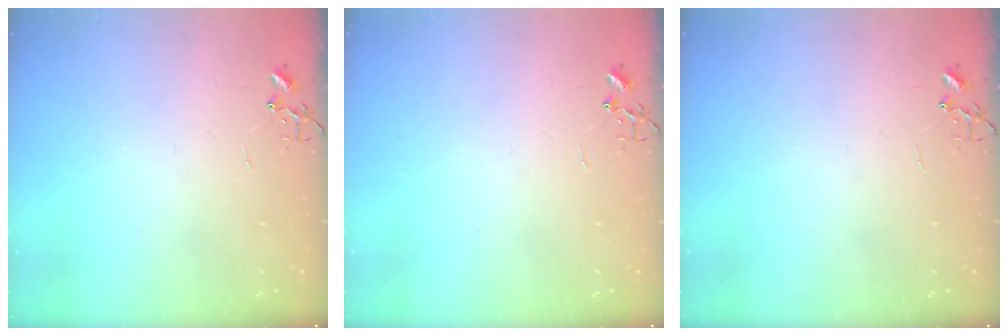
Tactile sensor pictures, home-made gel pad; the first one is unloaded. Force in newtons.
{"total": 0.0}
{"total": 0.0}